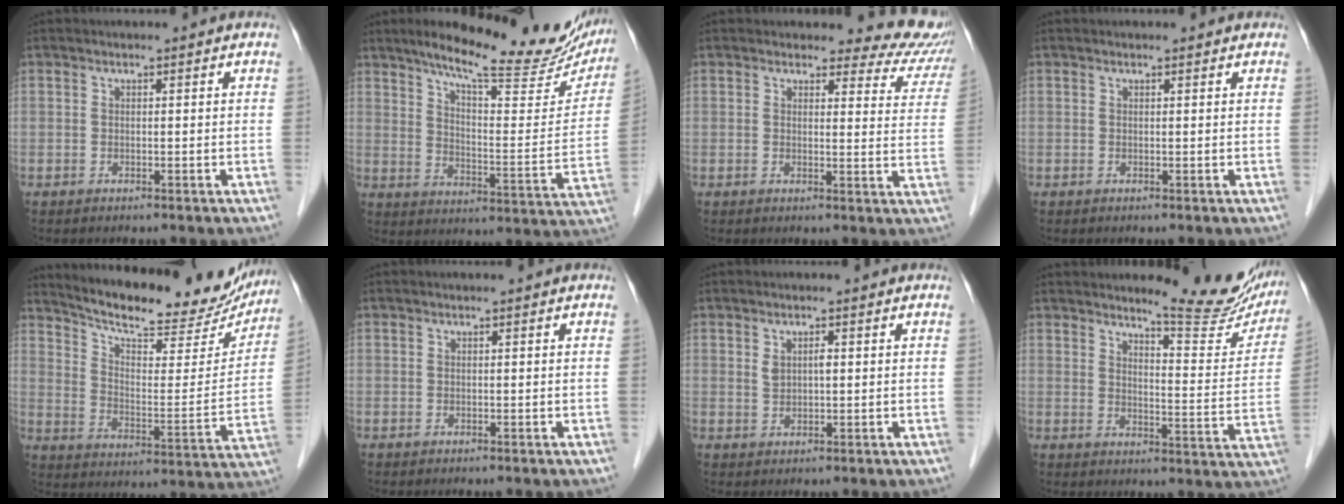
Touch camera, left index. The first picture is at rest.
{"total": 23.1, "force": [18.9, 4.6, 12.5], "torque": [-0.171, -0.019, 0.248]}
{"total": 8.9, "force": [8.2, 3.4, 0.9], "torque": [0.027, -0.027, 0.057]}
{"total": 0.9, "force": [0.9, 0.3, 0.1], "torque": [-0.010, 0.004, 0.010]}
{"total": 23.0, "force": [20.8, 5.2, 8.2], "torque": [-0.122, -0.028, 0.278]}
{"total": 0.0}
{"total": 1.9, "force": [0.6, 0.9, 1.6], "torque": [-0.031, 0.005, 0.015]}
{"total": 13.1, "force": [11.9, 1.8, 5.1], "torque": [-0.055, -0.046, 0.138]}